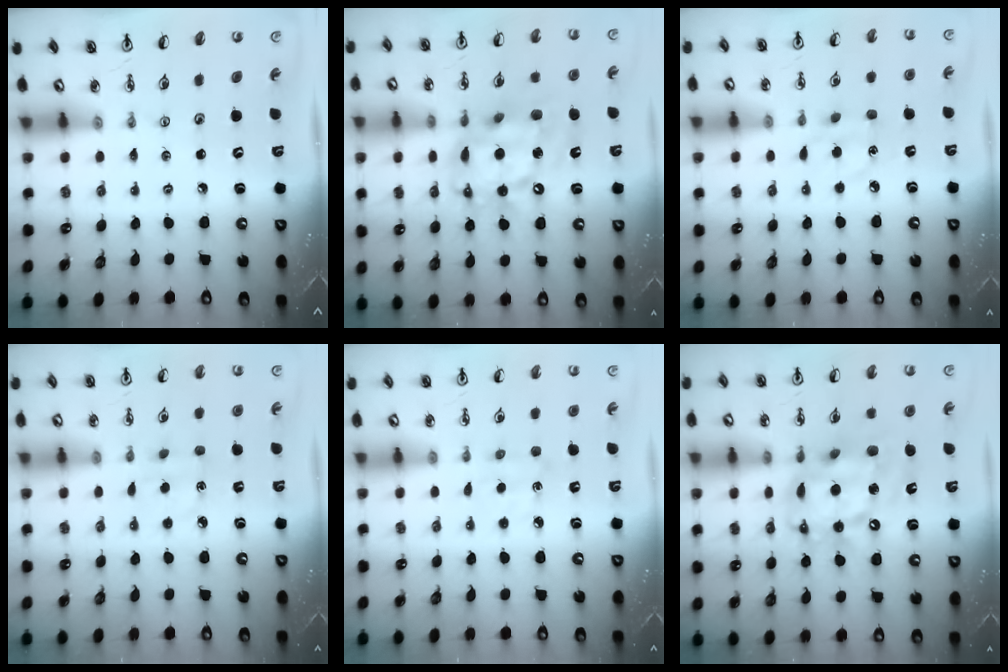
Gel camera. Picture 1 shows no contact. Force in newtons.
{"total": 16.3, "press": 16.2, "slide": 1.2}
{"total": 6.3, "press": 6.3, "slide": 0.6}
{"total": 3.6, "press": 3.6, "slide": 0.5}
{"total": 4.2, "press": 4.2, "slide": 0.6}
{"total": 16.3, "press": 16.2, "slide": 1.2}